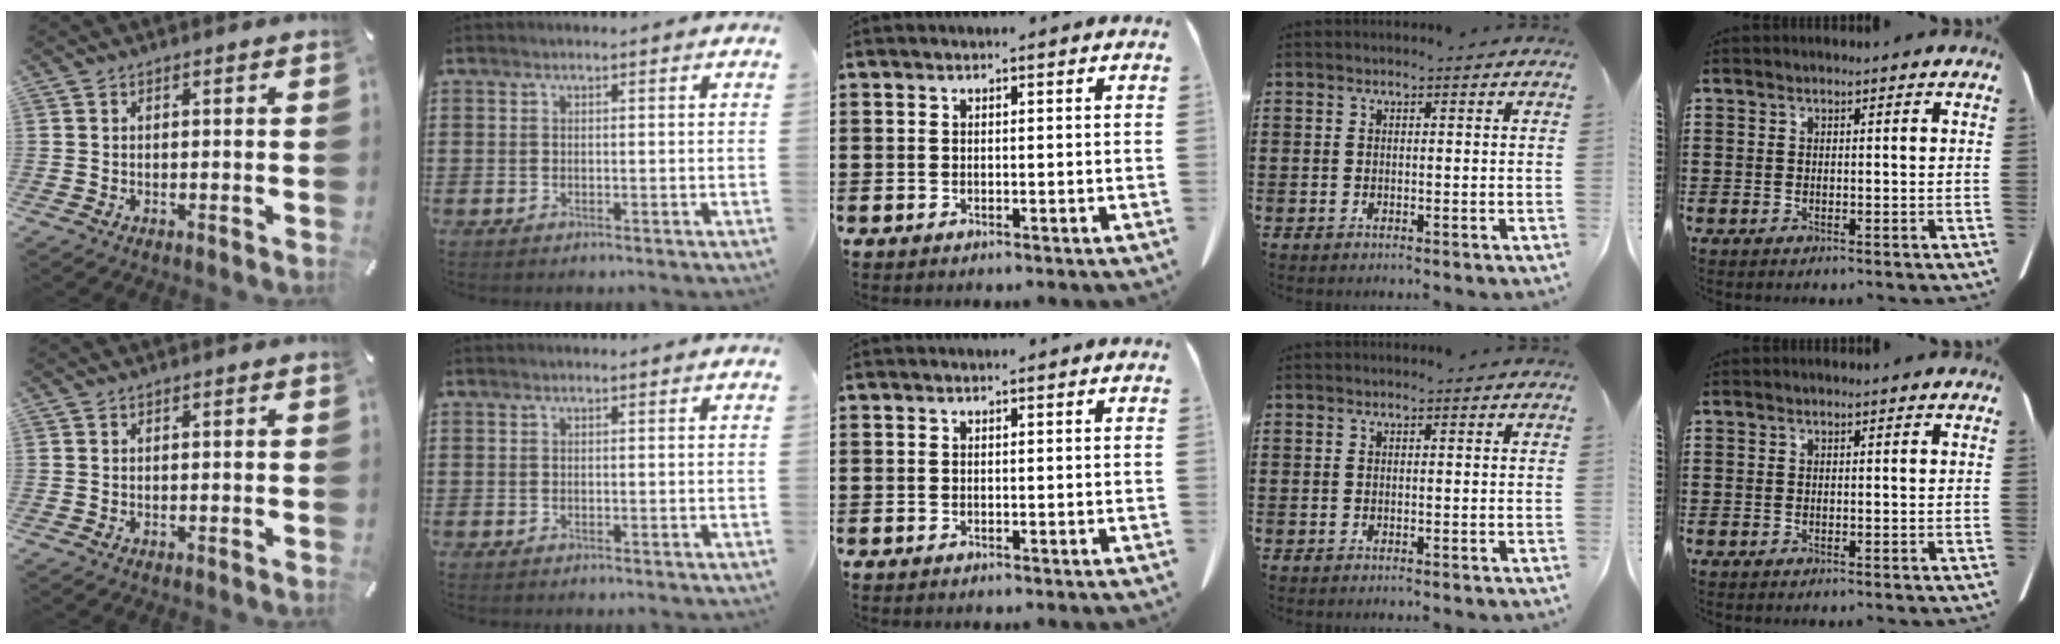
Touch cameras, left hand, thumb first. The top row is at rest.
{}